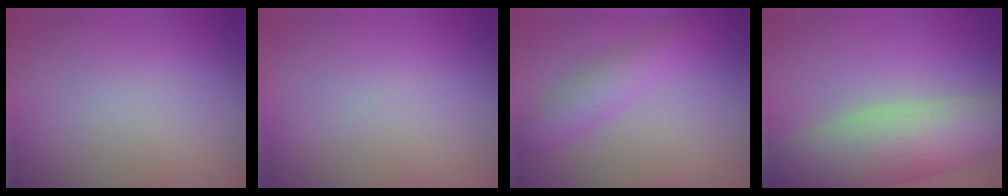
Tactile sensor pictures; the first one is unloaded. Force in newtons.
{"total": 0.0}
{"total": 3.0, "press": 3.0, "slide": 0.0}
{"total": 9.4, "press": 9.4, "slide": 0.4}